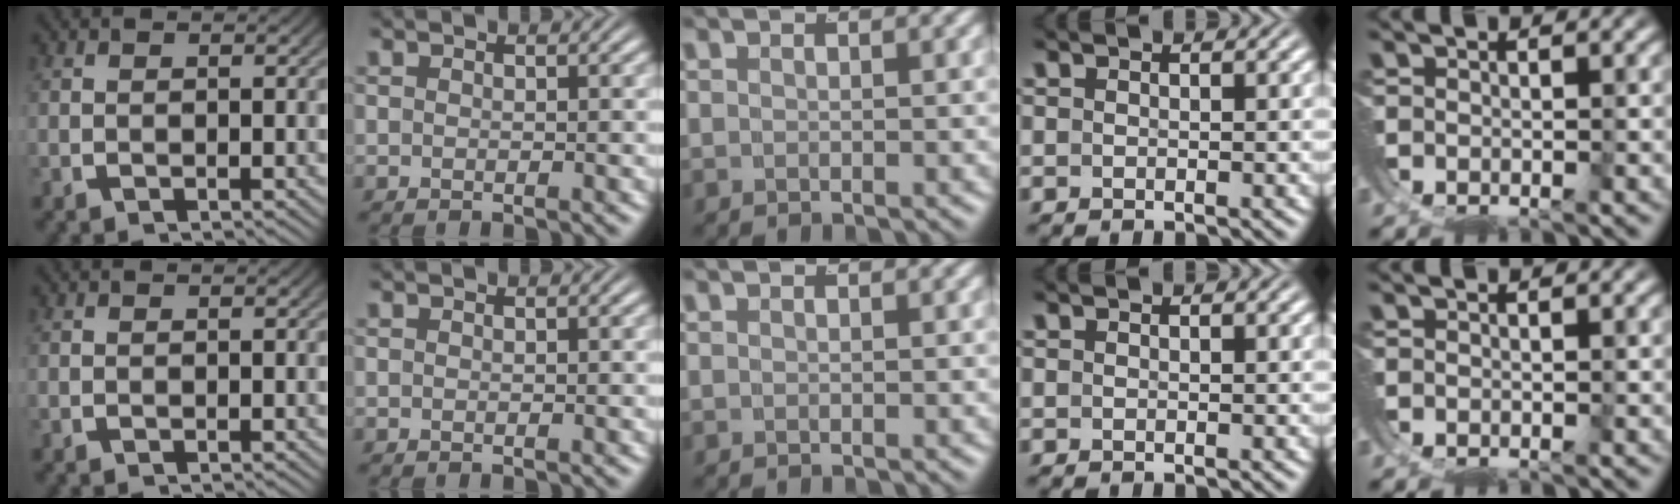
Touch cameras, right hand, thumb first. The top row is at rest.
{}